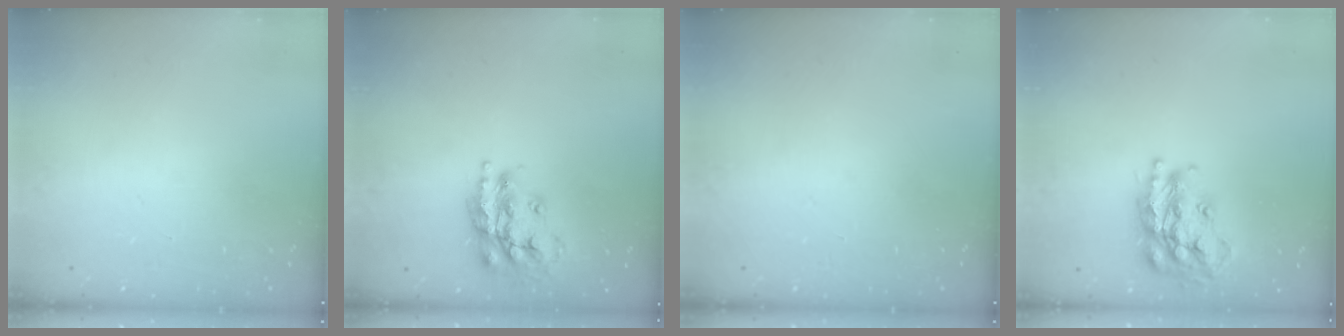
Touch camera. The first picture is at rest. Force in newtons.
{"total": 17.3, "press": 17.2, "slide": 1.7}
{"total": 0.0}
{"total": 19.5, "press": 19.4, "slide": 1.3}